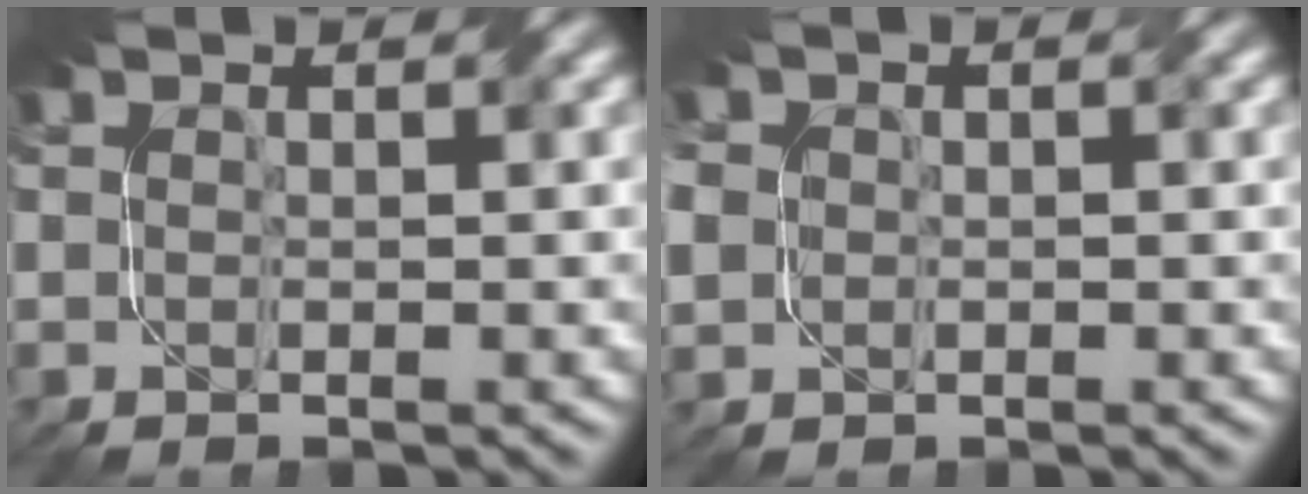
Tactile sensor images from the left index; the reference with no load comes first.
{"total": 4.8, "force": [-0.1, 4.3, 2.2], "torque": [-0.069, 0.012, -0.014]}